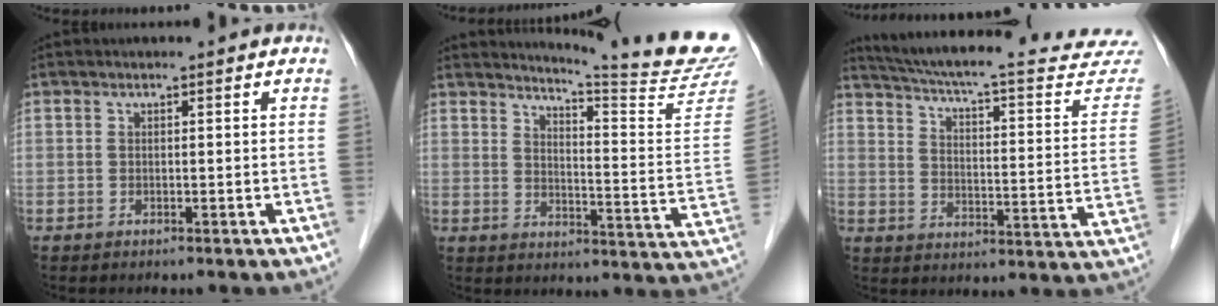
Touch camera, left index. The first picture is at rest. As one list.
[{"total": 18.0, "force": [17.1, -2.5, 5.0], "torque": [-0.083, -0.133, 0.202]}, {"total": 30.2, "force": [27.7, 2.9, 11.7], "torque": [-0.179, -0.082, 0.344]}]